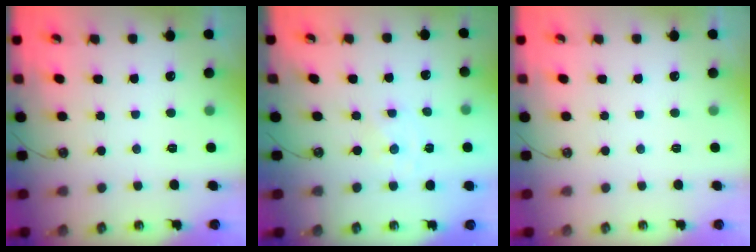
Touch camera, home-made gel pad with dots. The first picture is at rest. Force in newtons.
{"total": 0.0}
{"total": 0.0}